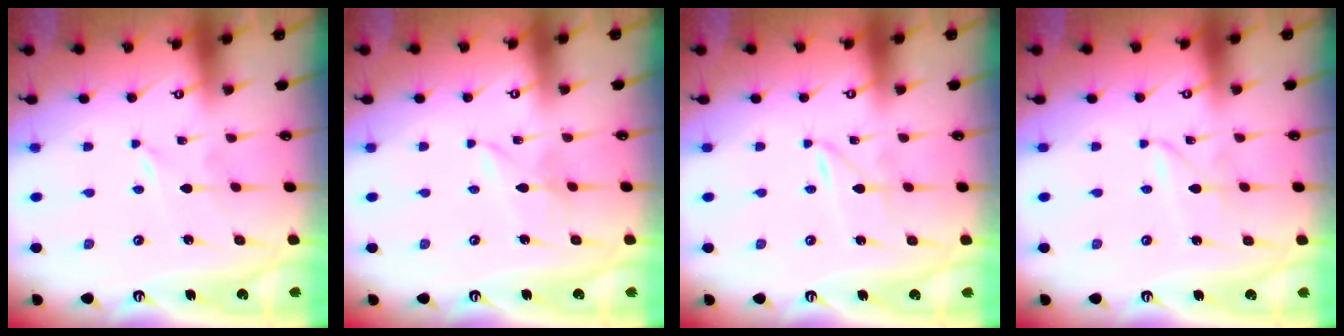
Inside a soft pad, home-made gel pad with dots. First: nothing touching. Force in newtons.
{"total": 2.6, "press": 2.6, "slide": 0.3}
{"total": 1.2, "press": 1.1, "slide": 0.2}
{"total": 1.5, "press": 1.5, "slide": 0.2}